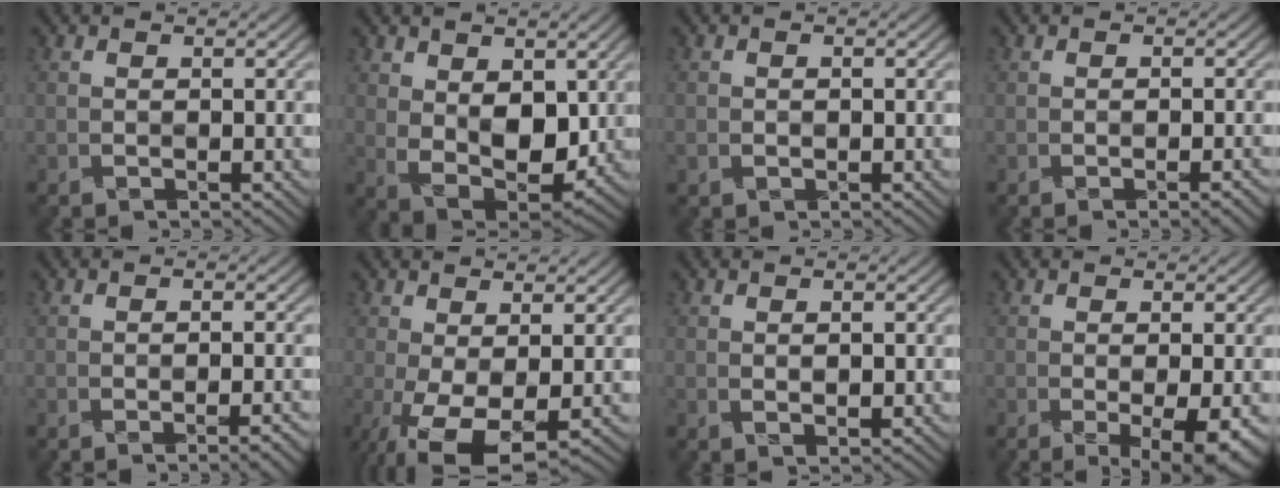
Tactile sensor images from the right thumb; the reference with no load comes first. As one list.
[{"total": 7.8, "force": [1.5, 4.8, 5.9], "torque": [-0.120, -0.010, 0.028]}, {"total": 0.9, "force": [-0.3, 0.6, 0.5], "torque": [-0.011, -0.001, -0.004]}, {"total": 1.9, "force": [-0.9, 0.5, 1.6], "torque": [-0.023, 0.002, -0.014]}, {"total": 2.5, "force": [-1.1, 0.7, 2.1], "torque": [-0.029, 0.004, -0.018]}, {"total": 8.4, "force": [-2.9, 3.1, 7.3], "torque": [-0.147, 0.004, -0.049]}, {"total": 1.0, "force": [0.1, 0.4, 0.9], "torque": [-0.020, -0.001, 0.003]}, {"total": 4.5, "force": [-1.3, 1.0, 4.2], "torque": [-0.066, -0.002, -0.021]}]